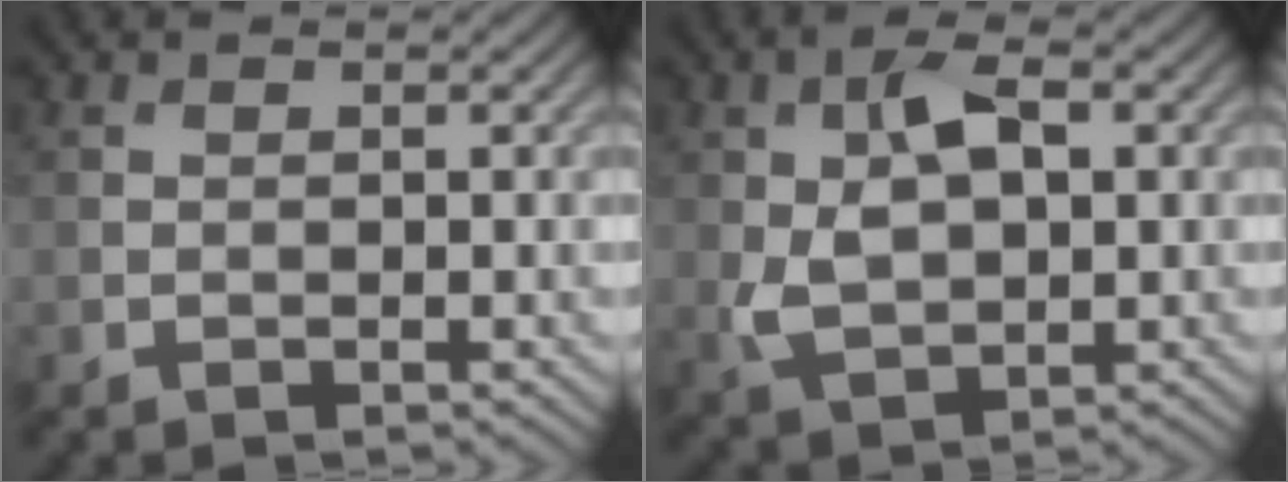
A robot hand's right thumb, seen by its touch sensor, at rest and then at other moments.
{"total": 7.2, "force": [1.0, 4.1, 5.8], "torque": [-0.123, 0.001, 0.020]}